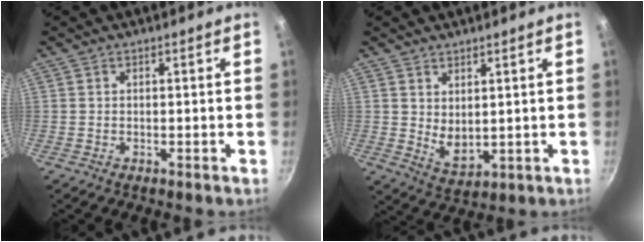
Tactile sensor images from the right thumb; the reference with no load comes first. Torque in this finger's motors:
{"motor_torque": [-0.38, 0.48, -0.26, 0.31, 0.00]}